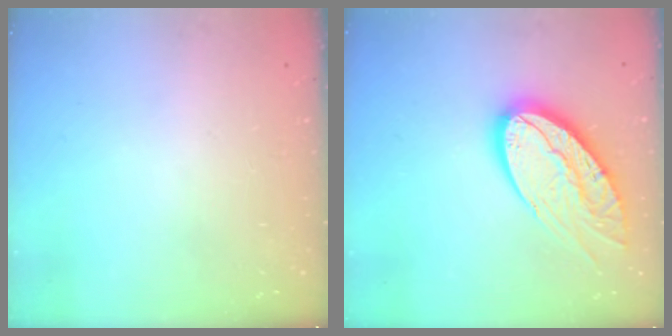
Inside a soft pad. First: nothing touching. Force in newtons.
{"total": 19.8, "press": 19.8, "slide": 1.2}